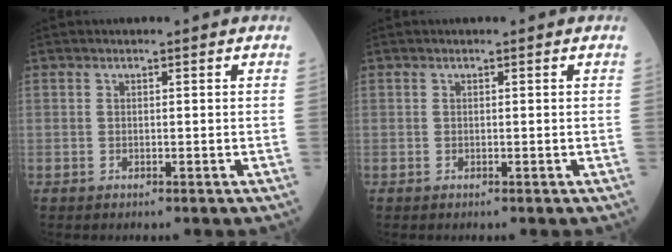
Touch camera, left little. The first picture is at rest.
{"total": 0.0}